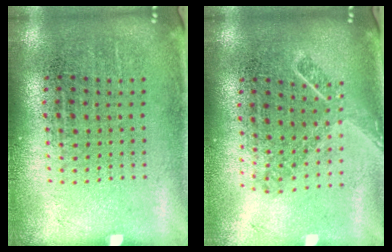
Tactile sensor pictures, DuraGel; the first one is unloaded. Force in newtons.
{"total": 1.8, "press": 1.3, "slide": 1.3}